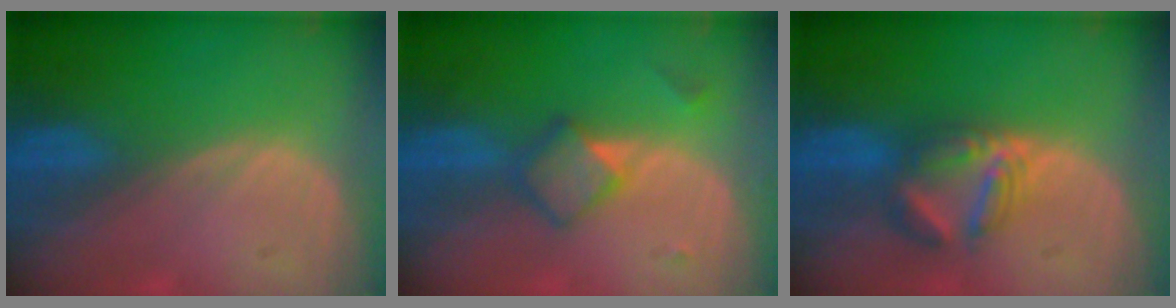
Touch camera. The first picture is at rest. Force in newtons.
{"total": 4.7, "press": 4.5, "slide": 1.2}
{"total": 5.8, "press": 5.7, "slide": 1.2}